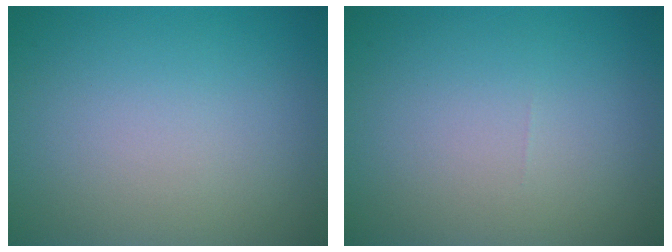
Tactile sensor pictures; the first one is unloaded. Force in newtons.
{"total": 0.0}